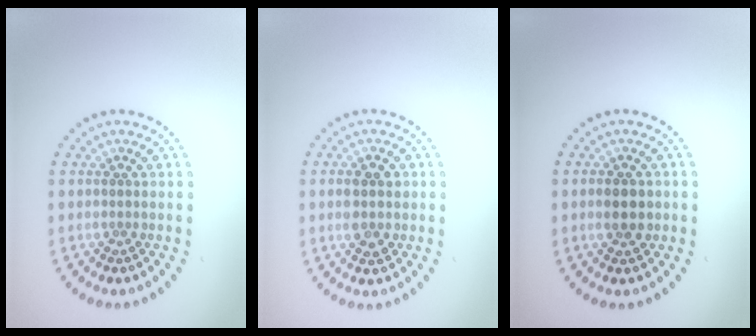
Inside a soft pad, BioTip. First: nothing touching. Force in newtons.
{"total": 2.6, "press": 2.6, "slide": 0.2}
{"total": 2.4, "press": 2.4, "slide": 0.1}